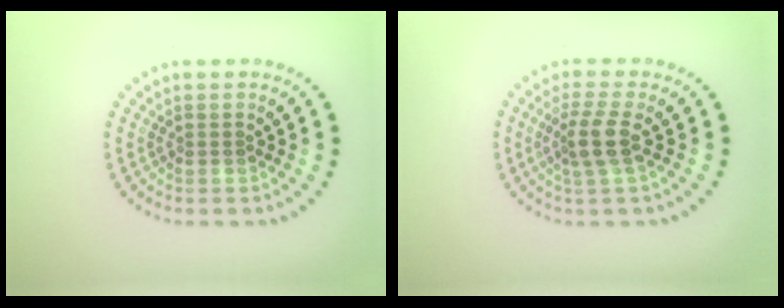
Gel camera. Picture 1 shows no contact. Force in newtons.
{"total": 2.7, "press": 2.2, "slide": 1.6}